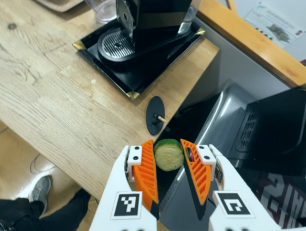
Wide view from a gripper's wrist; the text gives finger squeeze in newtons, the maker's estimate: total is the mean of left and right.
{"total": 9.7, "left": 9.9, "right": 9.6}